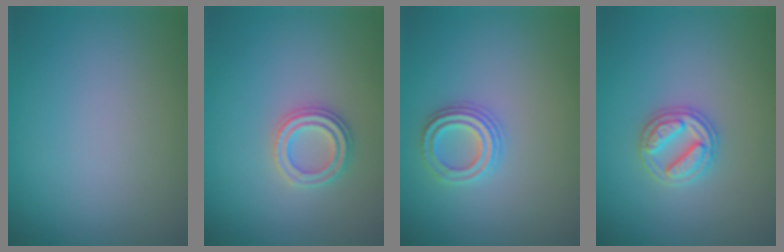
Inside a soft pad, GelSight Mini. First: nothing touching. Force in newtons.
{"total": 2.3, "press": 2.3, "slide": 0.4}
{"total": 2.3, "press": 2.2, "slide": 0.6}
{"total": 2.7, "press": 2.7, "slide": 0.3}